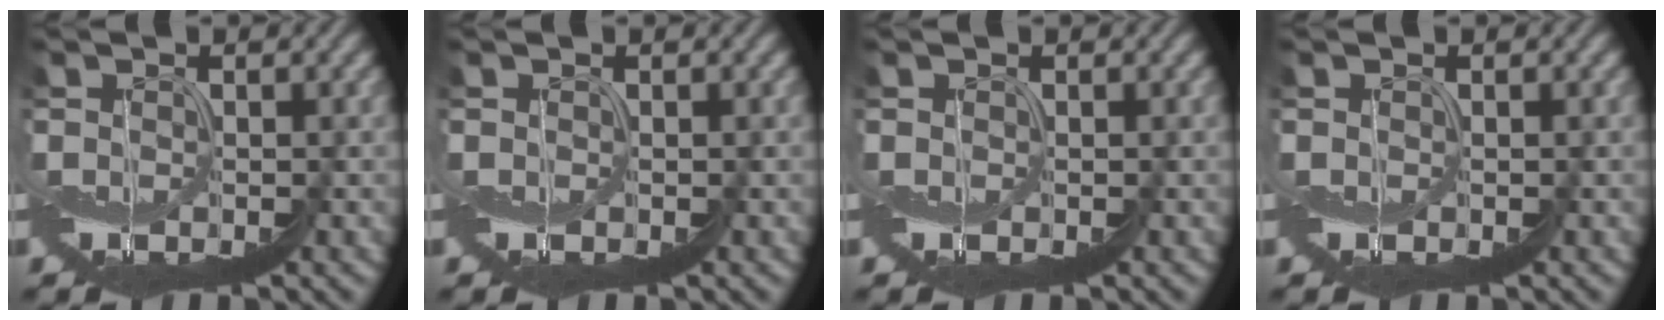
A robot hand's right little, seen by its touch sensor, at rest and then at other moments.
{"total": 0.0}
{"total": 0.0}
{"total": 0.0}